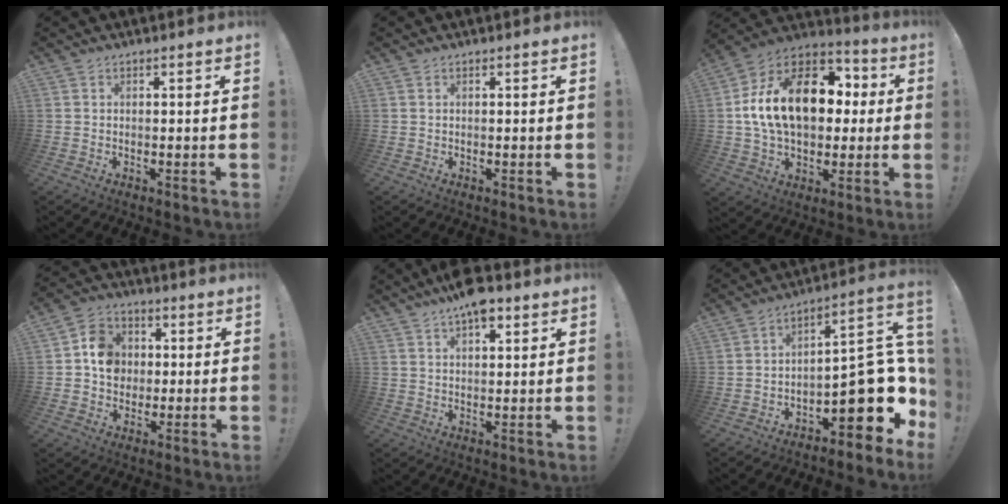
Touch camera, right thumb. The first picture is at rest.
{"total": 0.0}
{"total": 22.4, "force": [3.5, 14.7, 16.6], "torque": [-0.273, 0.009, 0.073]}
{"total": 10.4, "force": [0.7, 9.2, 4.8], "torque": [-0.067, 0.015, 0.022]}
{"total": 7.8, "force": [5.1, 3.2, 4.9], "torque": [-0.066, -0.028, 0.087]}
{"total": 15.2, "force": [-4.2, 7.3, 12.7], "torque": [-0.142, 0.012, -0.058]}